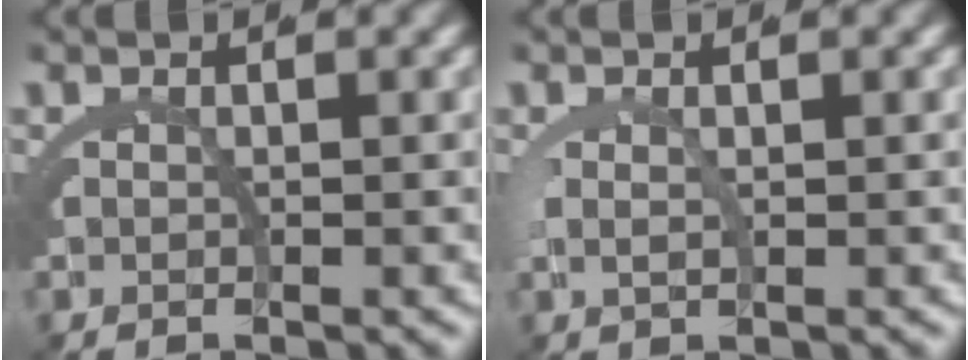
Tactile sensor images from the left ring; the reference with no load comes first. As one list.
[{"total": 1.1, "force": [0.4, 0.0, 1.0], "torque": [-0.034, -0.010, 0.015]}]